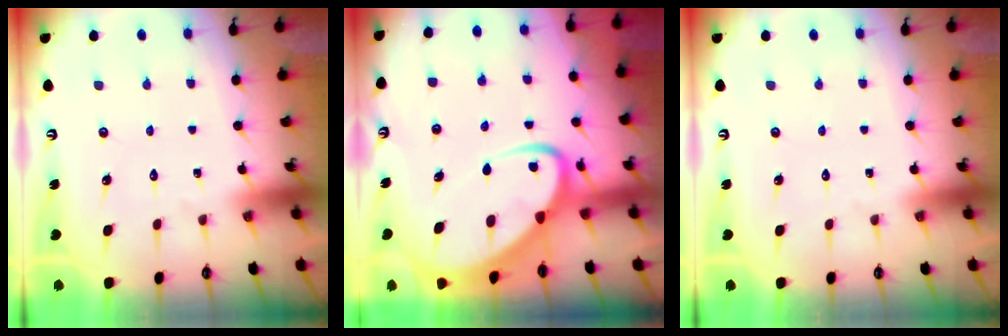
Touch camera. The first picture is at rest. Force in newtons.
{"total": 7.6, "press": 7.5, "slide": 0.8}
{"total": 0.0}